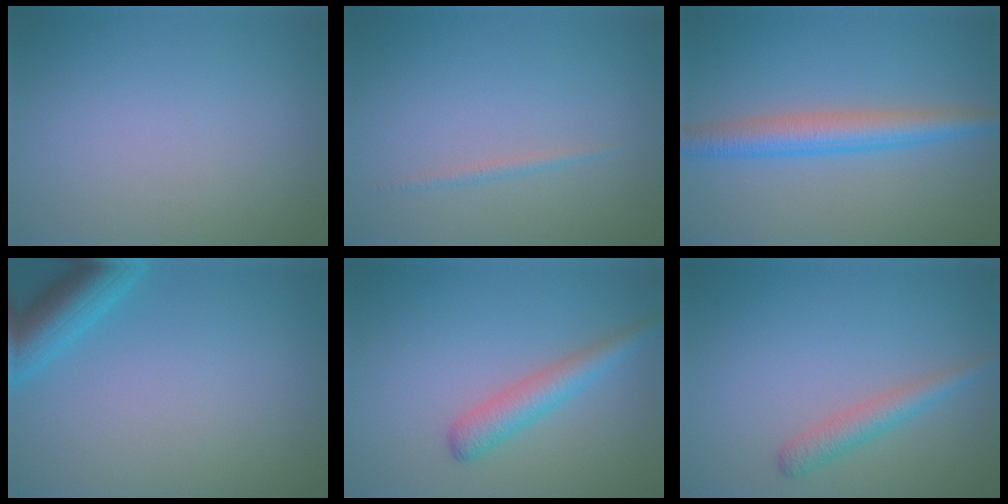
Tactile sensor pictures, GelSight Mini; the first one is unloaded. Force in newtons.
{"total": 0.7, "press": 0.7, "slide": 0.1}
{"total": 4.4, "press": 4.4, "slide": 0.1}
{"total": 4.7, "press": 4.7, "slide": 0.3}
{"total": 3.1, "press": 3.1, "slide": 0.1}
{"total": 2.3, "press": 2.3, "slide": 0.0}